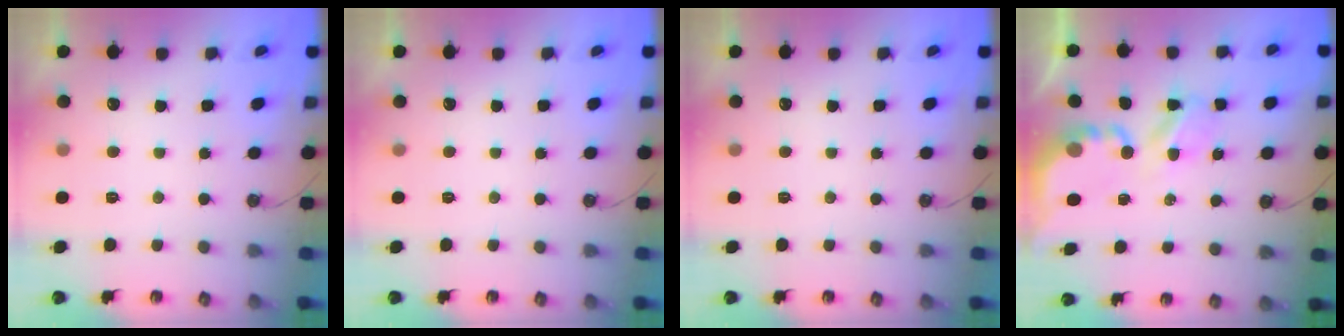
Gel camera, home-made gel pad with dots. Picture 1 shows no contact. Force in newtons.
{"total": 0.0}
{"total": 0.0}
{"total": 5.1, "press": 5.0, "slide": 0.4}